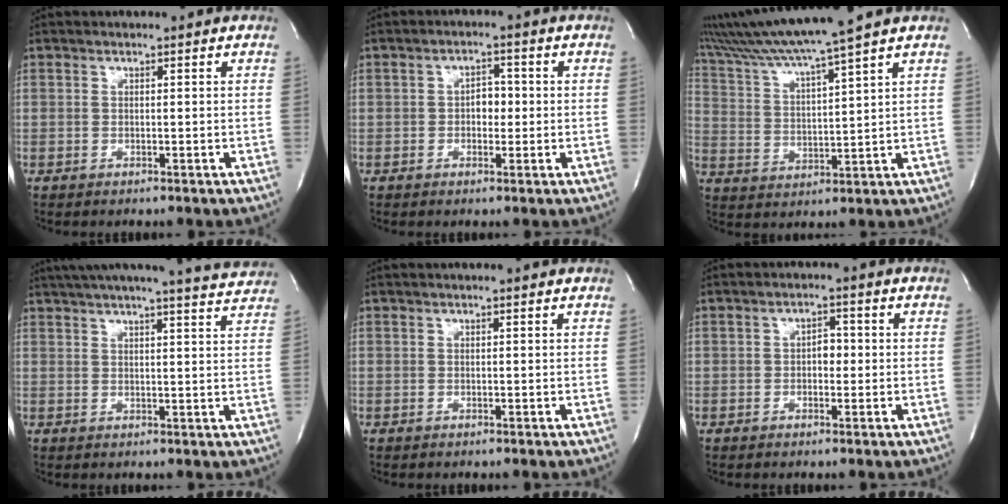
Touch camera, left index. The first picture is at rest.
{"total": 3.0, "force": [-0.3, 1.9, 2.4], "torque": [-0.034, 0.008, -0.004]}
{"total": 14.0, "force": [11.8, -2.2, 7.2], "torque": [-0.137, 0.004, 0.202]}
{"total": 16.7, "force": [15.4, -0.3, 6.4], "torque": [-0.104, -0.021, 0.190]}
{"total": 0.5, "force": [0.4, -0.1, 0.3], "torque": [-0.009, 0.004, 0.005]}
{"total": 2.4, "force": [-0.2, 1.4, 2.0], "torque": [-0.026, 0.006, -0.004]}